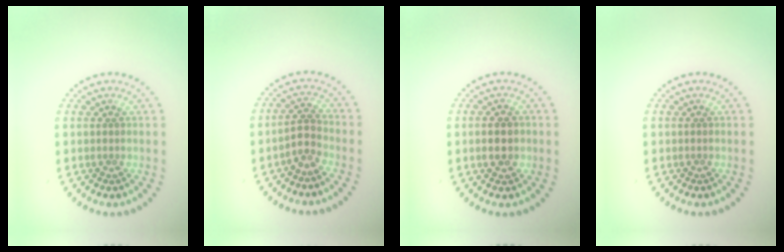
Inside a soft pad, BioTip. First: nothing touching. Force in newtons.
{"total": 1.7, "press": 1.5, "slide": 0.9}
{"total": 2.7, "press": 2.7, "slide": 0.5}
{"total": 0.0}